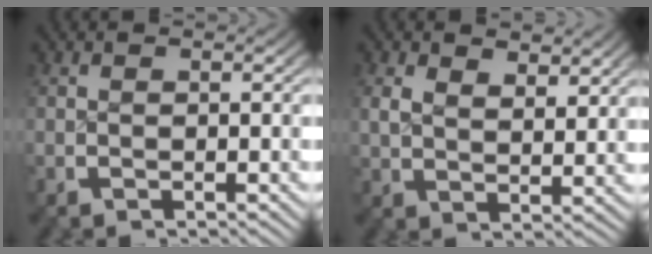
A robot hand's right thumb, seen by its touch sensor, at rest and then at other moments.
{"total": 2.9, "force": [2.1, 1.3, 1.6], "torque": [-0.027, -0.011, 0.046]}